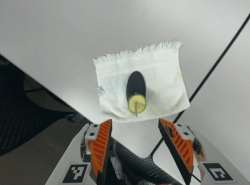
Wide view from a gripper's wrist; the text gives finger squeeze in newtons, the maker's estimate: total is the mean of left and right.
{"total": 0.0}